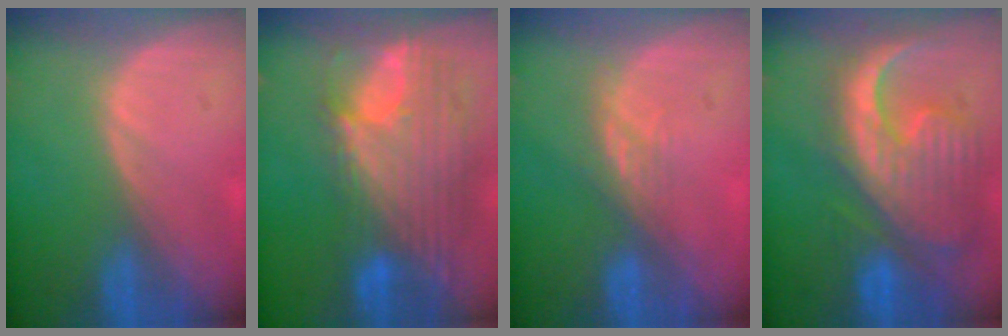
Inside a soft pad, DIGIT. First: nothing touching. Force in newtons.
{"total": 12.2, "press": 10.3, "slide": 6.5}
{"total": 3.0, "press": 2.6, "slide": 1.5}
{"total": 13.0, "press": 11.2, "slide": 6.6}